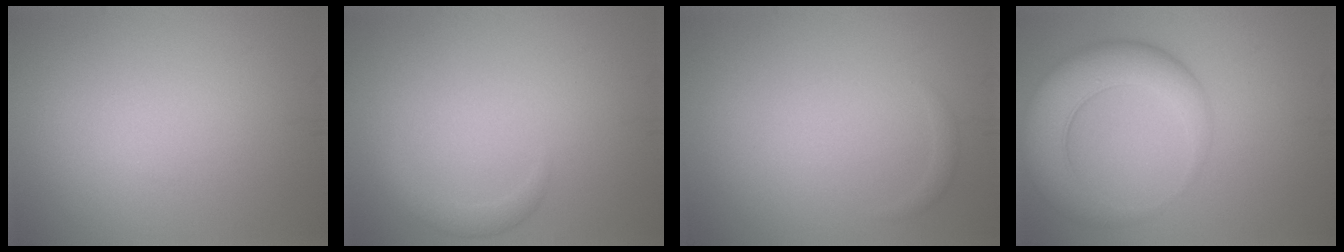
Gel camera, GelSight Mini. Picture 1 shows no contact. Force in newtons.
{"total": 1.5, "press": 1.5, "slide": 0.2}
{"total": 0.6, "press": 0.6, "slide": 0.0}
{"total": 6.8, "press": 6.7, "slide": 0.3}